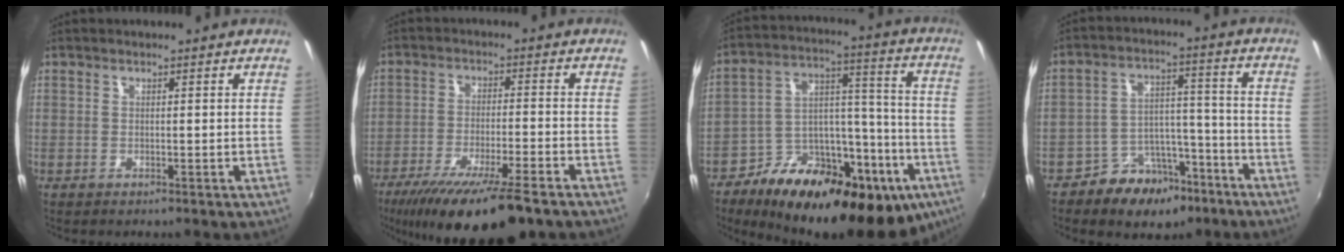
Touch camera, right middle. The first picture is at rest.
{"total": 16.4, "force": [-12.0, 2.4, 10.9], "torque": [-0.205, -0.049, -0.195]}
{"total": 31.4, "force": [-18.2, 14.7, 20.9], "torque": [-0.323, 0.015, -0.259]}
{"total": 10.8, "force": [-7.3, 6.8, 4.1], "torque": [-0.072, 0.031, -0.097]}